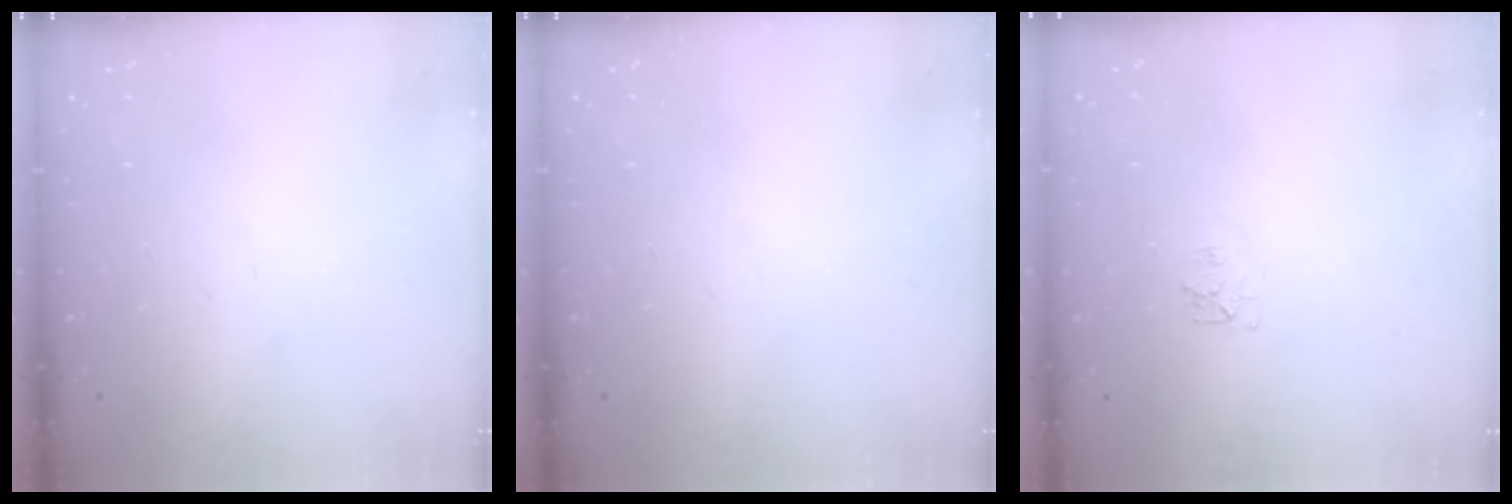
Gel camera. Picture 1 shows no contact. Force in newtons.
{"total": 0.0}
{"total": 4.6, "press": 4.5, "slide": 0.5}